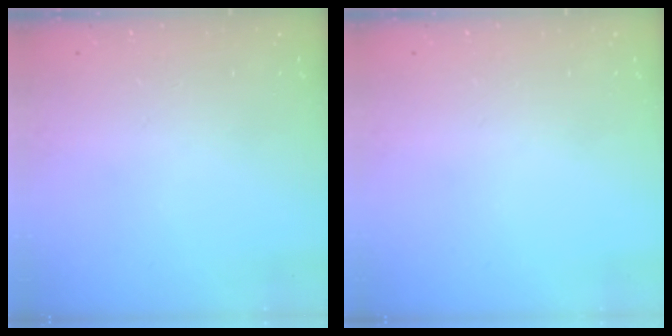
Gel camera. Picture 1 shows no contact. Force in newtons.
{"total": 0.0}